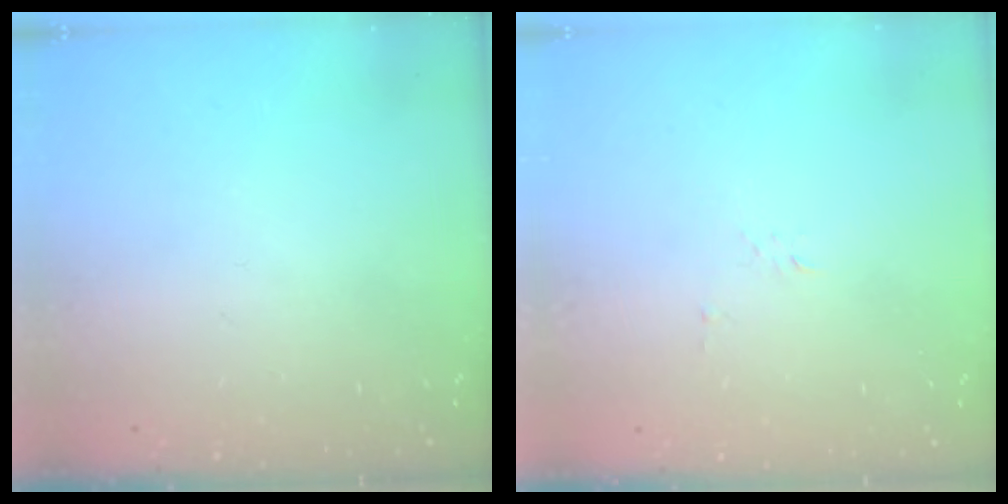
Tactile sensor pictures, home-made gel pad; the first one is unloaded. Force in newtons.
{"total": 2.7, "press": 2.7, "slide": 0.3}